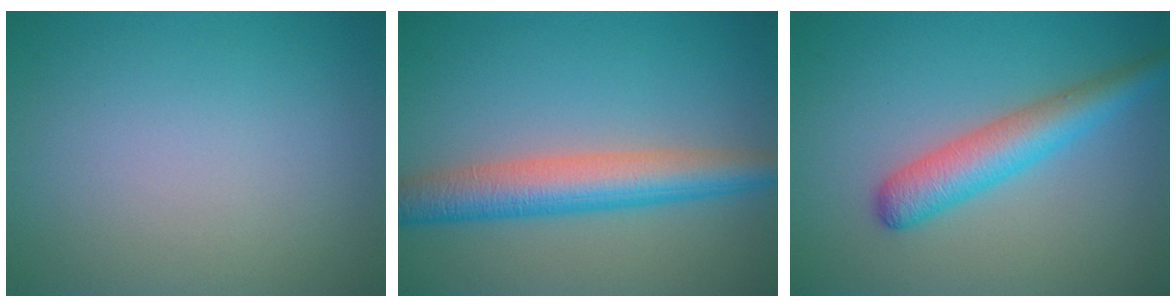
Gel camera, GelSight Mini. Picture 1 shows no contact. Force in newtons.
{"total": 5.8, "press": 5.8, "slide": 0.1}
{"total": 4.4, "press": 4.4, "slide": 0.1}